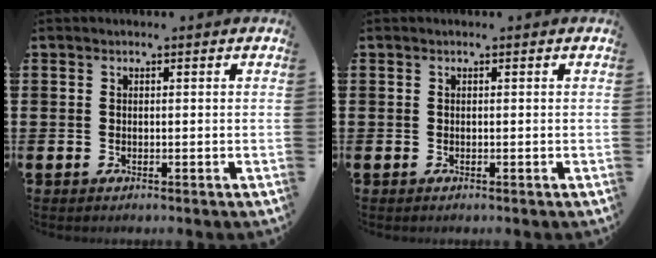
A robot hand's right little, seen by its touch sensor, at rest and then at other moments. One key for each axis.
{"total": 0.0}